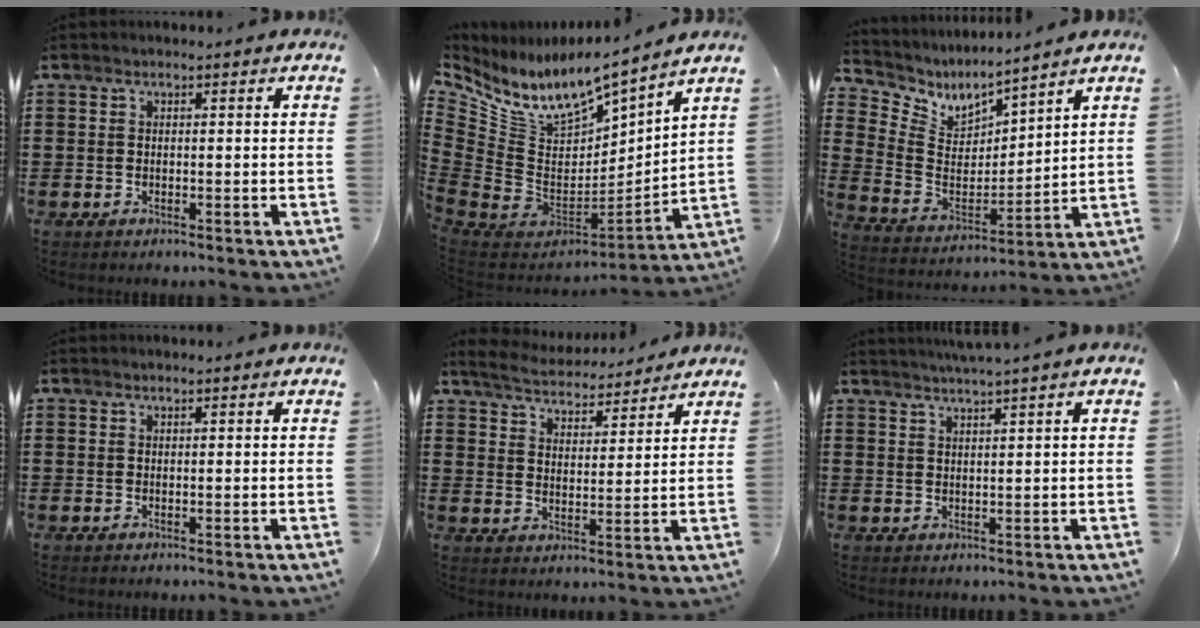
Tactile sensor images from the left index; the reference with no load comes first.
{"total": 9.5, "force": [7.1, 4.3, 4.6], "torque": [-0.124, -0.068, 0.124]}
{"total": 4.7, "force": [4.0, 2.4, 0.7], "torque": [-0.048, -0.032, 0.065]}
{"total": 0.0}
{"total": 4.6, "force": [4.6, 0.4, 0.5], "torque": [-0.034, -0.027, 0.078]}
{"total": 1.7, "force": [1.5, -0.6, 0.6], "torque": [-0.011, -0.001, 0.028]}